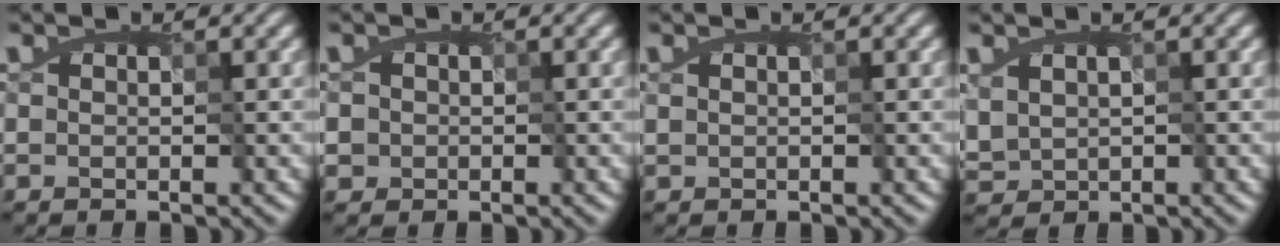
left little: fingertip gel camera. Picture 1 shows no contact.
{"total": 1.5, "force": [-0.1, 1.5, 0.2], "torque": [-0.020, -0.003, 0.014]}
{"total": 0.0}
{"total": 1.4, "force": [0.1, 1.3, 0.6], "torque": [-0.033, -0.007, 0.017]}